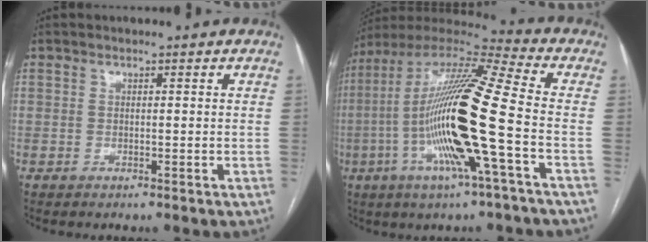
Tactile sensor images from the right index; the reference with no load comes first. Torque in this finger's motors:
{"motor_torque": [2.14, 0.00, 1.05, 0.21]}